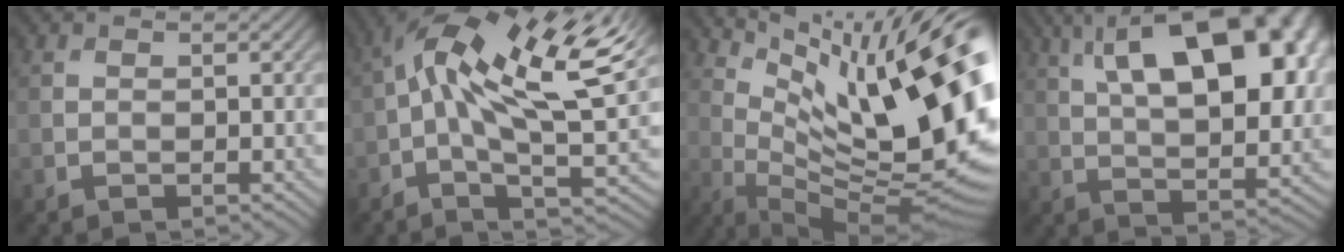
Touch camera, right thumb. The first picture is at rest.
{"total": 15.5, "force": [3.6, 5.7, 14.0], "torque": [-0.263, 0.013, 0.061]}
{"total": 18.4, "force": [5.9, 5.1, 16.7], "torque": [-0.245, 0.008, 0.121]}
{"total": 18.7, "force": [7.0, 8.7, 15.0], "torque": [-0.217, 0.042, 0.089]}